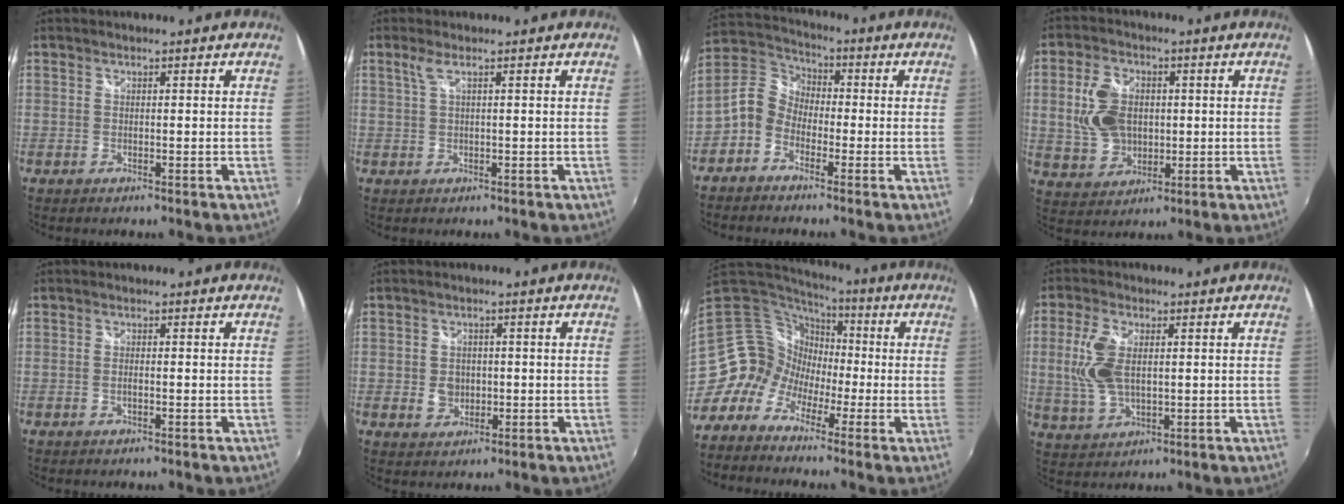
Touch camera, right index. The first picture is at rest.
{"total": 1.8, "force": [0.7, -0.1, 1.7], "torque": [-0.033, 0.001, 0.014]}
{"total": 6.8, "force": [-3.1, 5.3, 2.9], "torque": [-0.071, 0.026, -0.079]}
{"total": 10.5, "force": [1.0, 7.6, 7.2], "torque": [-0.150, 0.011, 0.027]}
{"total": 0.9, "force": [-0.4, 0.2, 0.8], "torque": [-0.017, -0.001, -0.007]}
{"total": 4.1, "force": [-0.5, 3.5, 2.1], "torque": [-0.038, 0.001, -0.007]}
{"total": 12.0, "force": [-4.7, 10.5, 3.5], "torque": [-0.081, 0.030, -0.113]}
{"total": 9.4, "force": [1.2, 5.0, 7.9], "torque": [-0.170, 0.002, 0.028]}